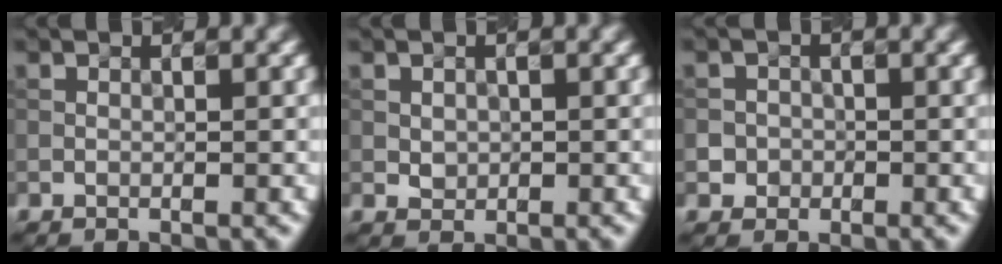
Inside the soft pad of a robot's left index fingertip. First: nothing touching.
{"total": 1.0, "force": [0.1, 0.9, 0.5], "torque": [-0.011, 0.000, 0.005]}
{"total": 2.2, "force": [-0.7, 2.1, 0.2], "torque": [0.016, 0.009, -0.021]}